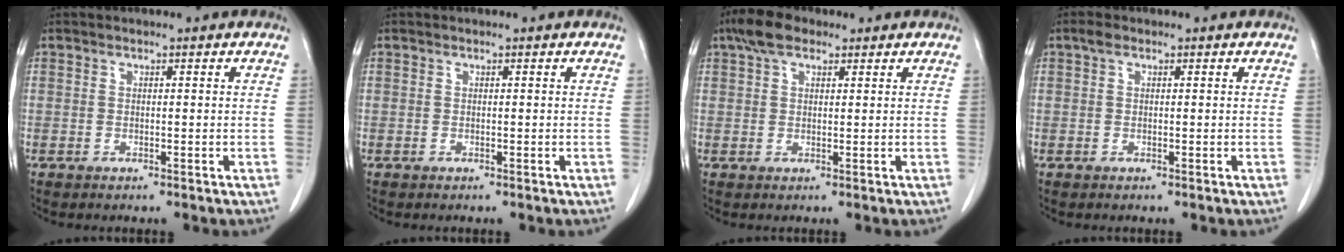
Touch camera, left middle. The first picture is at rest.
{"total": 0.0}
{"total": 4.7, "force": [3.0, 2.3, 2.8], "torque": [-0.060, 0.021, 0.054]}
{"total": 1.0, "force": [0.6, 0.6, 0.7], "torque": [-0.017, 0.014, 0.009]}